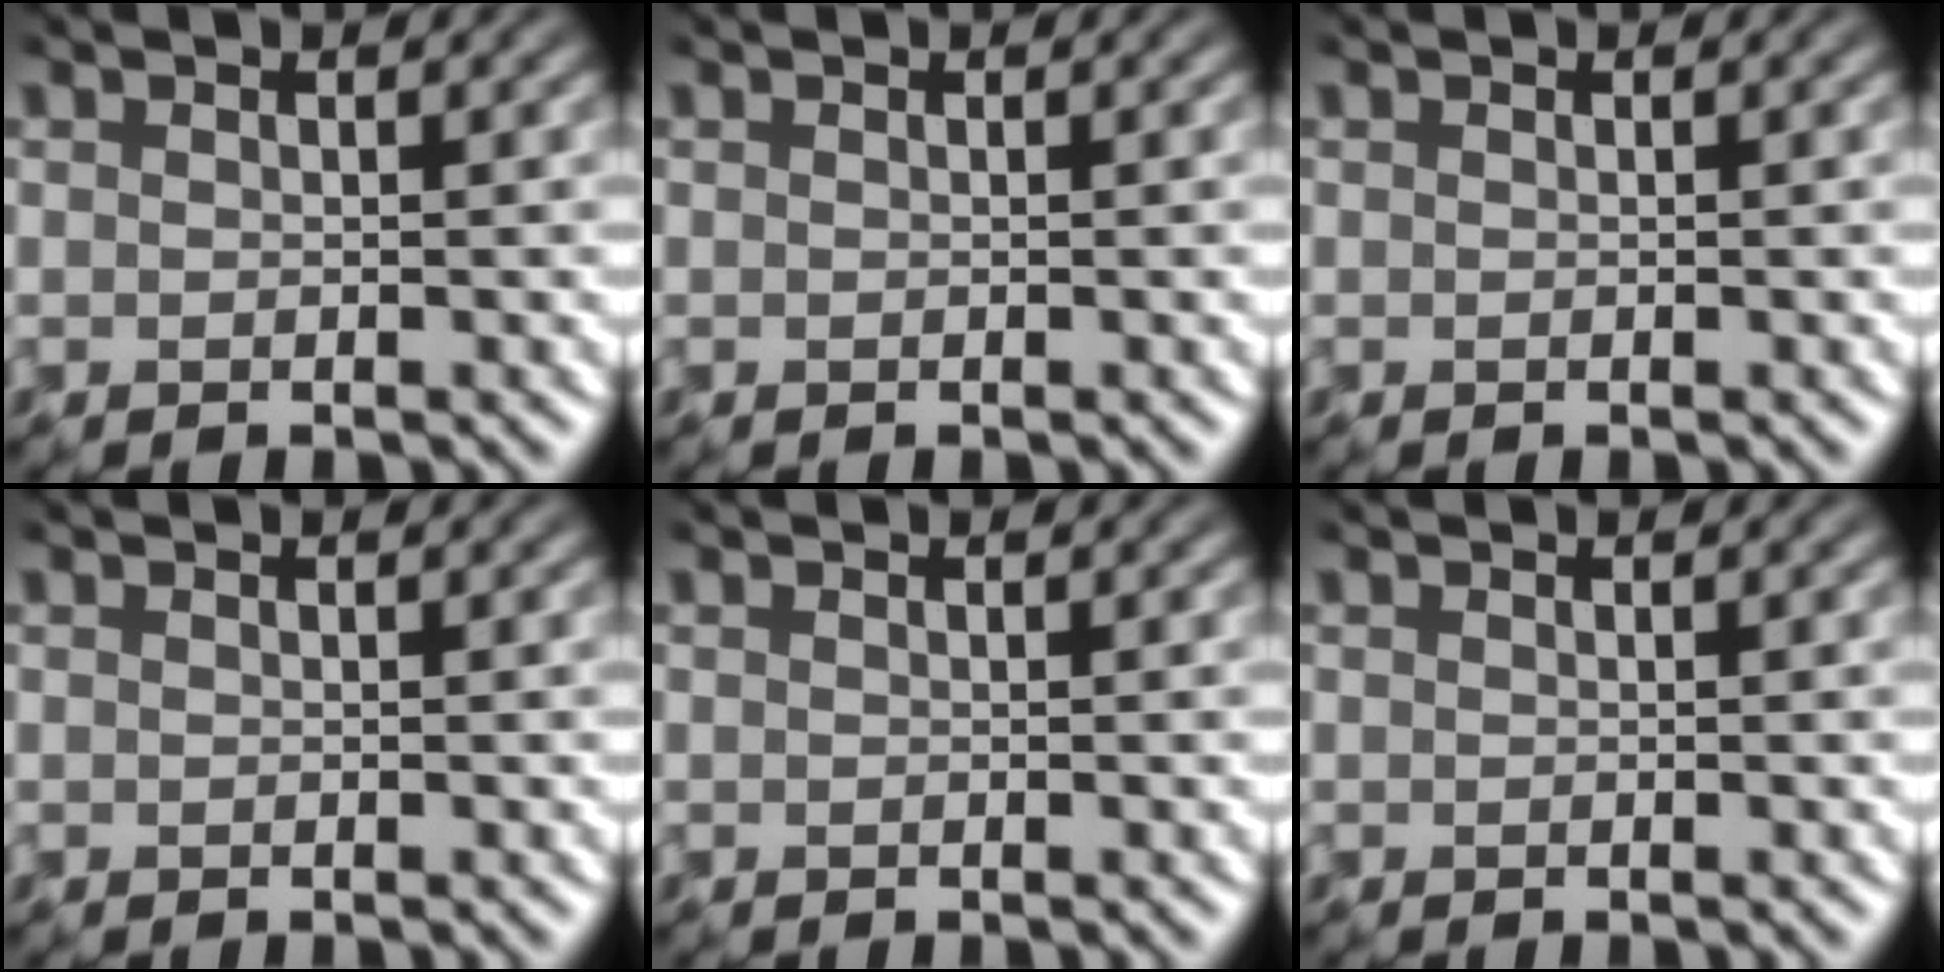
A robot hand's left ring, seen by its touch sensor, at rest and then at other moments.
{"total": 0.0}
{"total": 0.0}
{"total": 0.0}
{"total": 0.0}
{"total": 0.0}